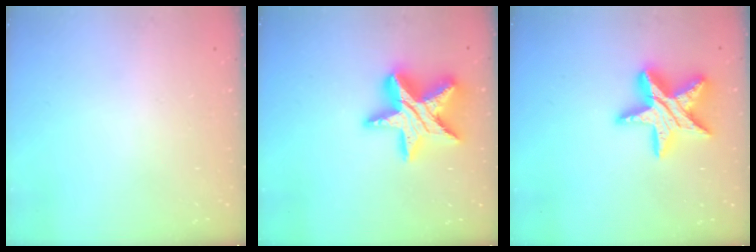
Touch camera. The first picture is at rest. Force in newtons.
{"total": 24.8, "press": 24.7, "slide": 2.2}
{"total": 19.8, "press": 19.7, "slide": 1.5}